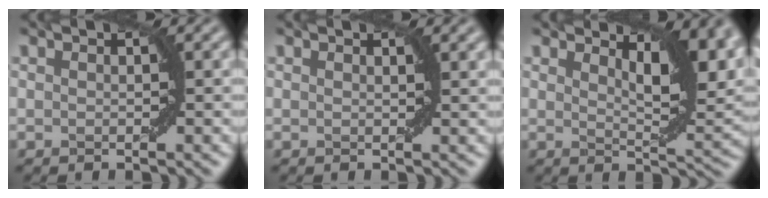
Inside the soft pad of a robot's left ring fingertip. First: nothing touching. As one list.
[{"total": 0.6, "force": [0.5, 0.0, 0.3], "torque": [-0.003, -0.001, 0.010]}, {"total": 7.1, "force": [3.9, 2.2, 5.5], "torque": [-0.077, 0.002, 0.066]}]